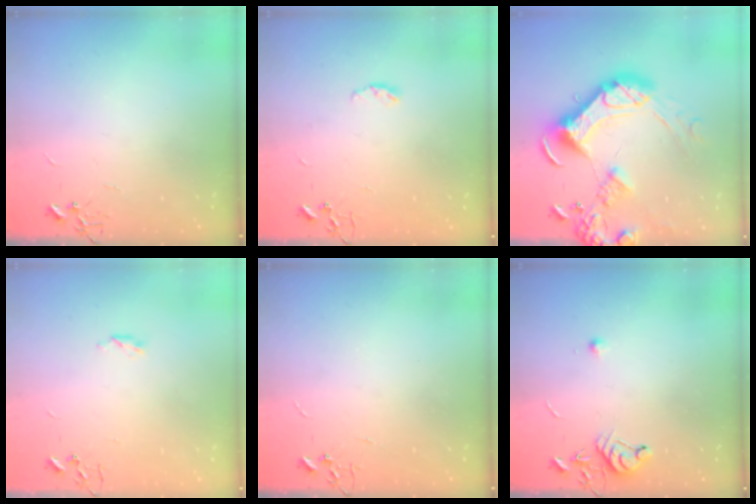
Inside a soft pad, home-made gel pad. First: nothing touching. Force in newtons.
{"total": 4.2, "press": 4.2, "slide": 0.6}
{"total": 23.5, "press": 23.3, "slide": 3.0}
{"total": 3.3, "press": 3.2, "slide": 0.5}
{"total": 0.0}
{"total": 6.9, "press": 6.9, "slide": 1.0}